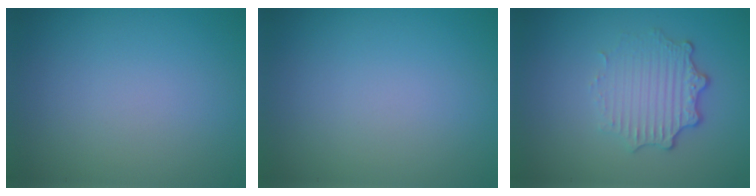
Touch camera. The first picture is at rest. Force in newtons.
{"total": 0.0}
{"total": 3.6, "press": 2.8, "slide": 2.2}